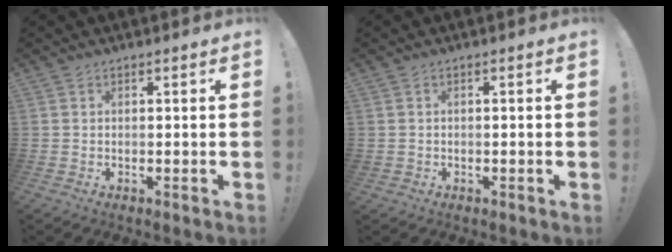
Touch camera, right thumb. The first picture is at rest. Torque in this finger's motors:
{"motor_torque": [0.08, 0.22, -0.28, -0.42, 0.00]}